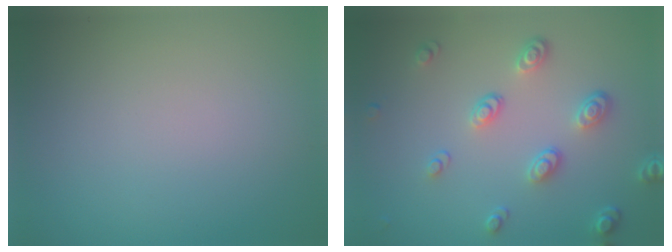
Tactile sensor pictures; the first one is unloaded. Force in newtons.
{"total": 3.7, "press": 2.8, "slide": 2.3}